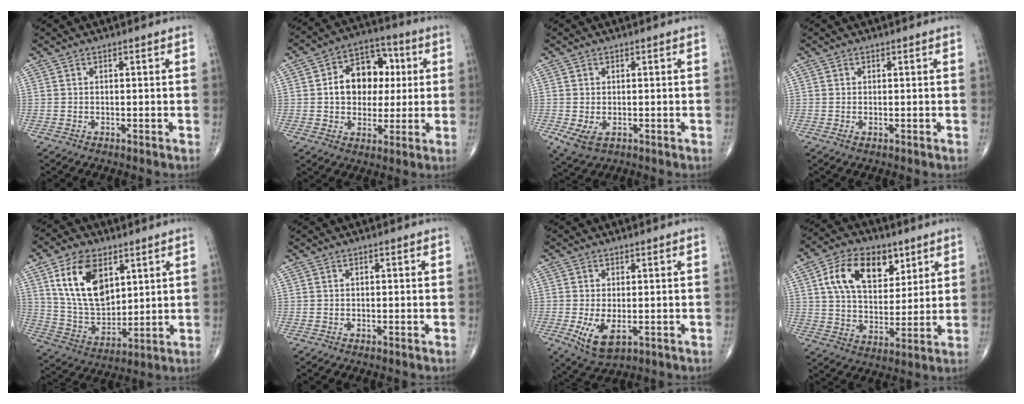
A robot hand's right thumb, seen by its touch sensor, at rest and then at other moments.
{"total": 13.2, "force": [1.5, 9.9, 8.7], "torque": [-0.084, 0.020, 0.019]}
{"total": 4.5, "force": [-1.3, 2.8, 3.3], "torque": [-0.064, -0.007, -0.015]}
{"total": 0.0}
{"total": 15.2, "force": [6.1, 9.2, 10.4], "torque": [-0.167, -0.029, 0.129]}
{"total": 0.0}
{"total": 6.4, "force": [-1.7, 3.2, 5.2], "torque": [-0.101, -0.013, -0.022]}
{"total": 14.9, "force": [6.0, 9.3, 9.9], "torque": [-0.137, -0.016, 0.109]}